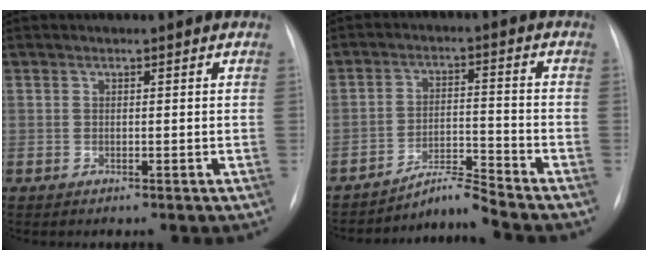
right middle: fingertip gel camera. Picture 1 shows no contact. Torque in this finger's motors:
{"motor_torque": [-0.10, -0.20, -0.07, -0.01]}